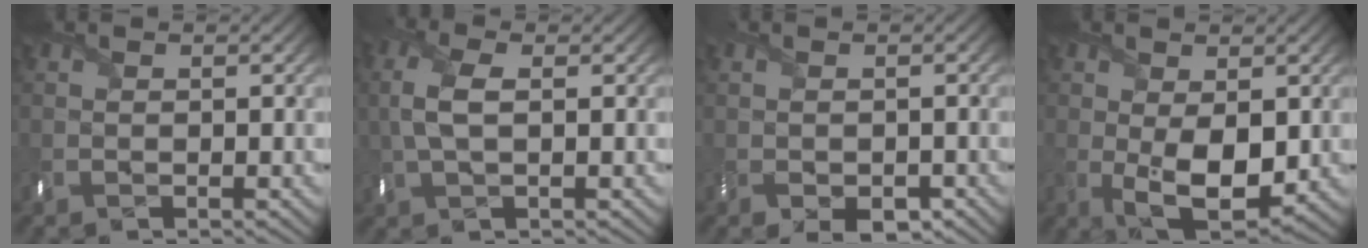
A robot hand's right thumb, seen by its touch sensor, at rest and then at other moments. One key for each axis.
{"total": 5.1, "fx": 0.3, "fy": 2.4, "fz": 4.5, "tx": -0.119, "ty": 0.006, "tz": 0.004}
{"total": 2.8, "fx": -1.6, "fy": 1.5, "fz": 1.7, "tx": -0.034, "ty": -0.012, "tz": -0.031}
{"total": 7.2, "fx": -0.7, "fy": 3.9, "fz": 6.0, "tx": -0.121, "ty": -0.022, "tz": -0.003}